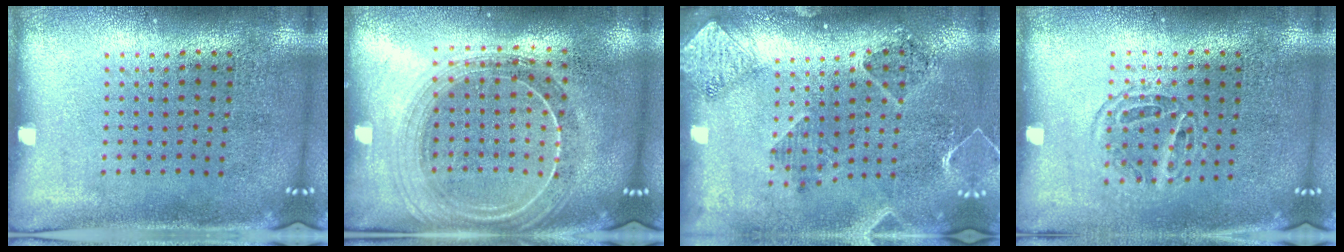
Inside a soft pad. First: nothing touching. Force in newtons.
{"total": 2.1, "press": 1.9, "slide": 1.0}
{"total": 1.6, "press": 1.5, "slide": 0.4}
{"total": 1.1, "press": 1.0, "slide": 0.5}